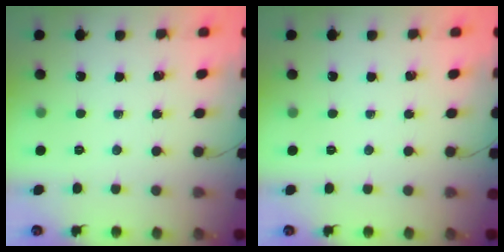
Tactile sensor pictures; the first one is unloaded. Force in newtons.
{"total": 0.0}